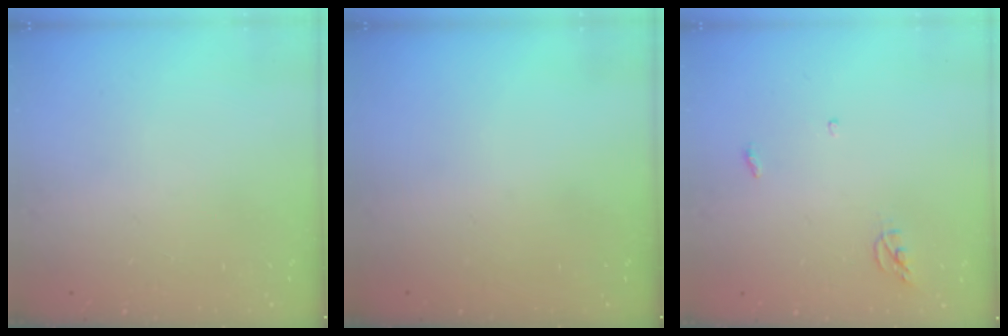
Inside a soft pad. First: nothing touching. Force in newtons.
{"total": 0.0}
{"total": 3.8, "press": 3.8, "slide": 0.3}